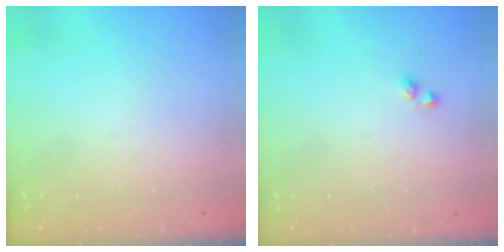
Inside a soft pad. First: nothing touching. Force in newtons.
{"total": 2.9, "press": 2.9, "slide": 0.3}